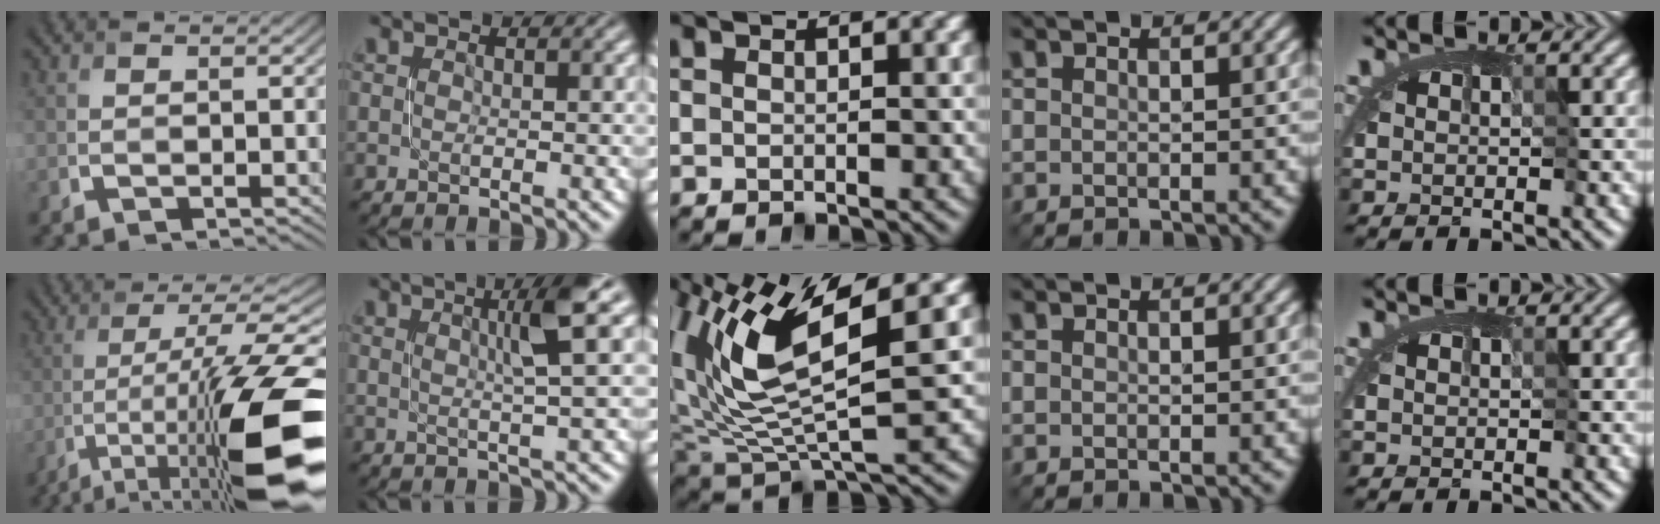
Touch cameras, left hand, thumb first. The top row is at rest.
{"thumb": {"total": 16.5, "force": [-6.9, 3.6, 14.5], "torque": [-0.235, 0.003, -0.112]}, "index": {"total": 4.5, "force": [1.3, 0.3, 4.3], "torque": [-0.070, 0.007, 0.027]}, "middle": {"total": 11.0, "force": [4.2, 3.4, 9.5], "torque": [-0.196, 0.009, 0.082]}}